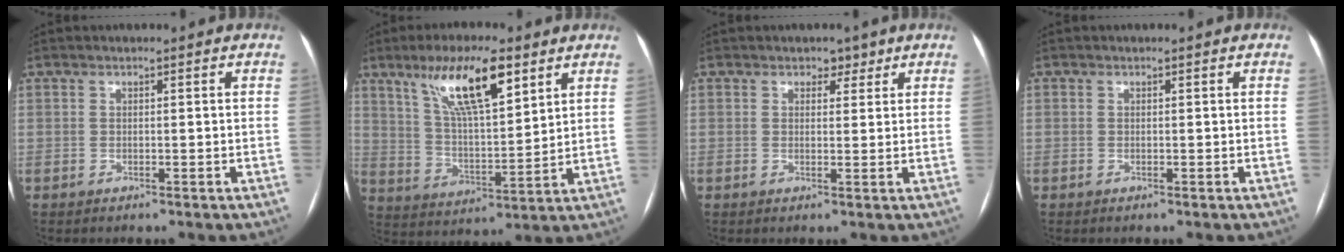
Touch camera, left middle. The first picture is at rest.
{"total": 13.2, "force": [7.7, 3.1, 10.2], "torque": [-0.188, 0.008, 0.143]}
{"total": 2.2, "force": [1.5, 1.5, 0.8], "torque": [-0.006, 0.002, 0.019]}
{"total": 0.0}